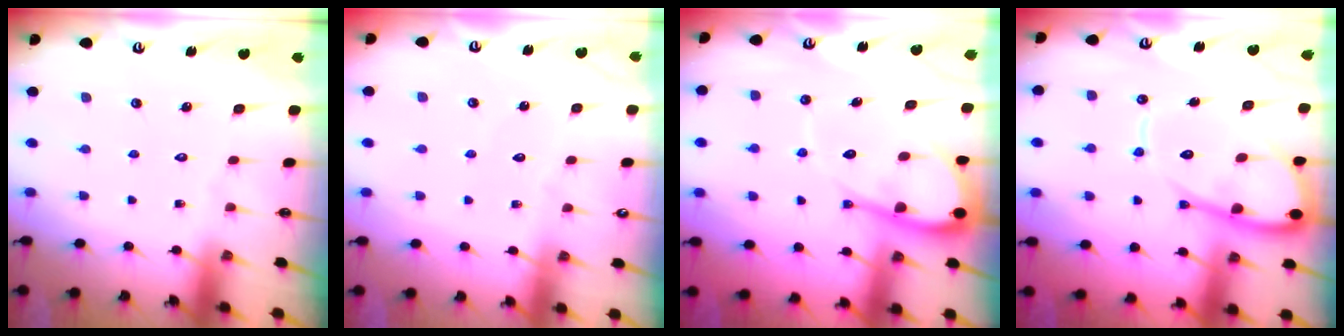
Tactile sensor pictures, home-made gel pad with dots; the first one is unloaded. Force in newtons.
{"total": 2.1, "press": 2.1, "slide": 0.1}
{"total": 10.3, "press": 10.2, "slide": 1.1}
{"total": 14.8, "press": 14.7, "slide": 1.5}